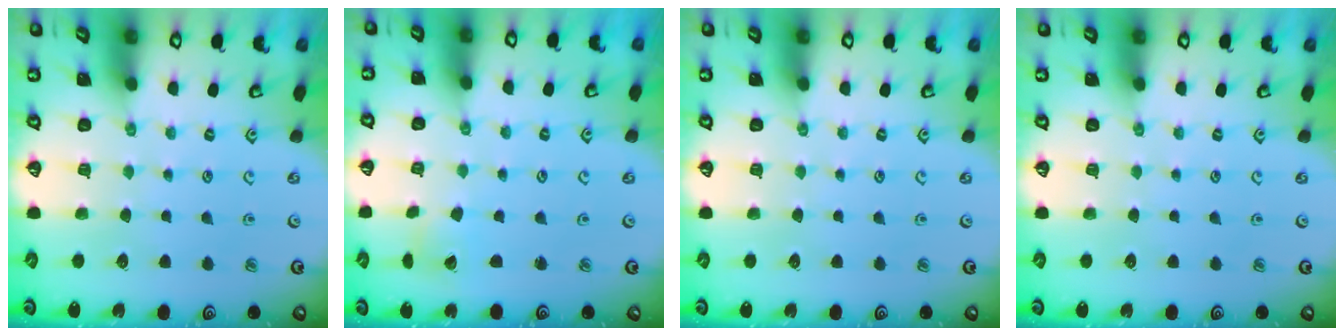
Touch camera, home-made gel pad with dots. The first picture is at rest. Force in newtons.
{"total": 2.7, "press": 2.7, "slide": 0.3}
{"total": 0.0}
{"total": 0.0}